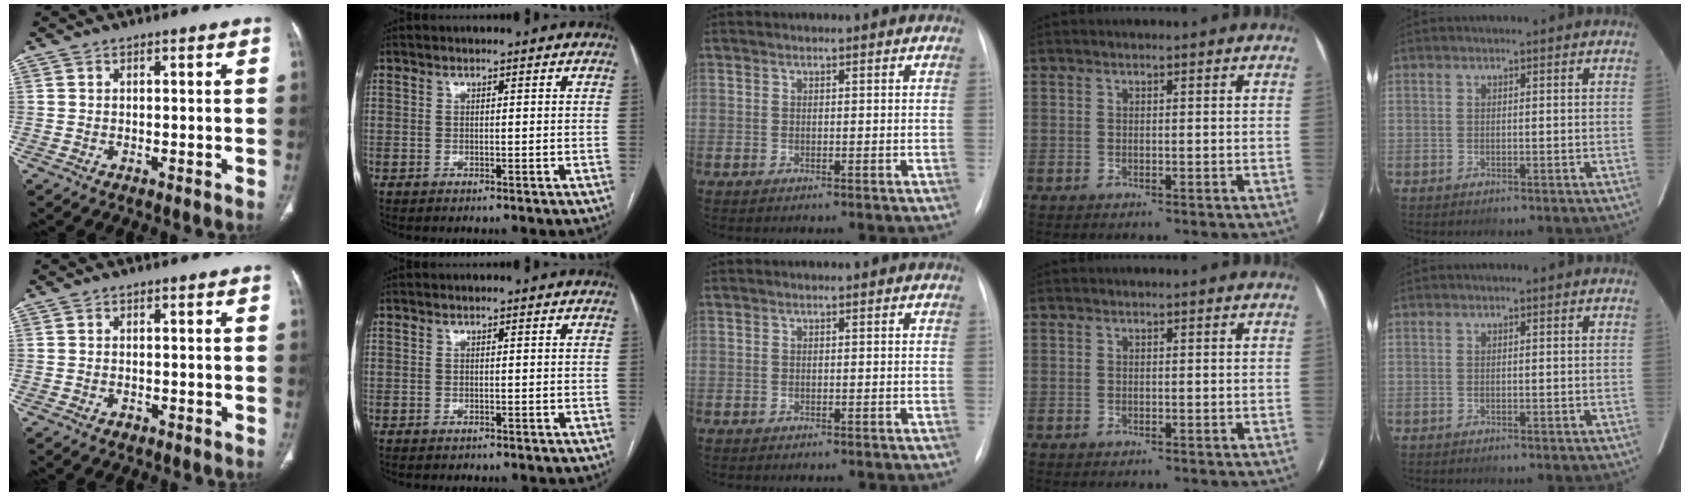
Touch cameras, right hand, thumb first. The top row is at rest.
{"thumb": {"total": 0.9, "force": [-0.6, 0.6, 0.4], "torque": [-0.007, 0.004, -0.007]}, "index": {"total": 0.5, "force": [-0.4, 0.2, 0.1], "torque": [-0.007, 0.000, -0.007]}}